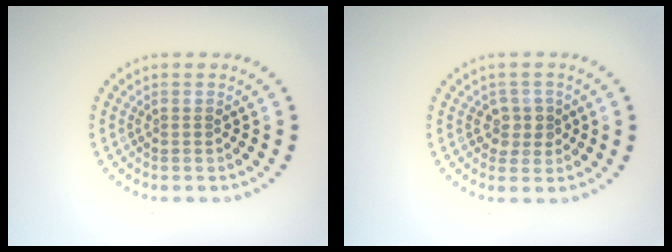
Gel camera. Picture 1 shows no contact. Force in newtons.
{"total": 1.8, "press": 1.7, "slide": 0.5}